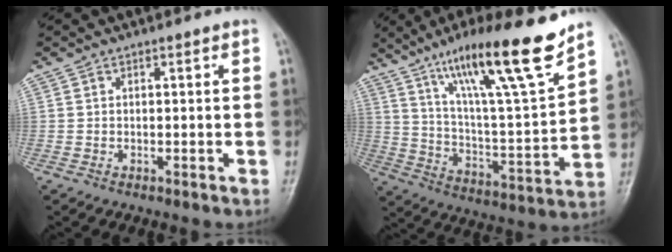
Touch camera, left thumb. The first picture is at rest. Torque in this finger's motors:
{"motor_torque": [0.37, 0.36, 1.52, -1.26, 0.52]}